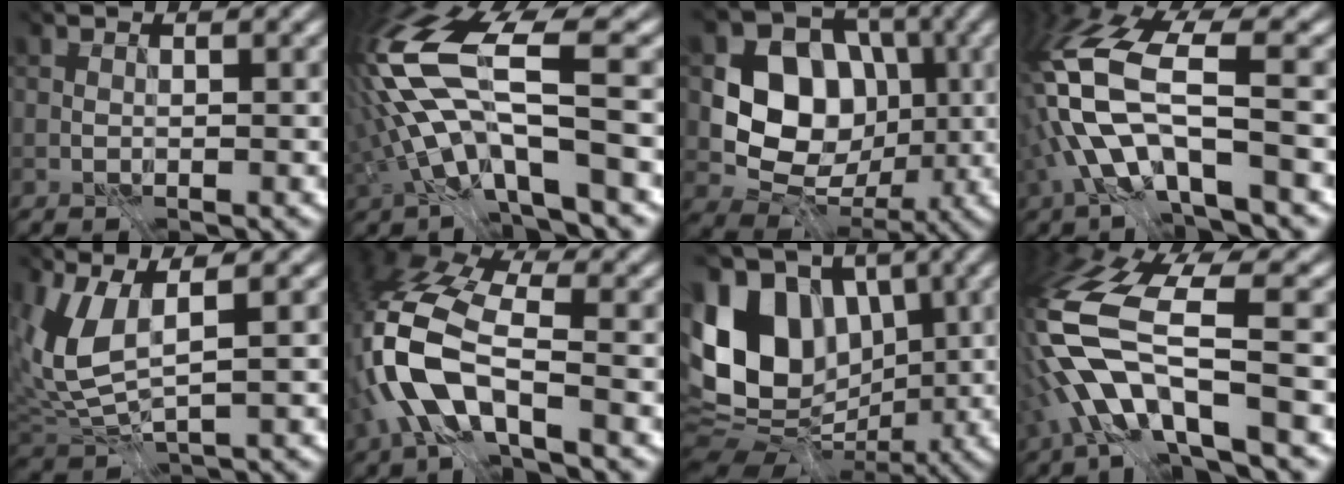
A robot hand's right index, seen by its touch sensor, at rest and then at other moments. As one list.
[{"total": 9.9, "force": [-3.0, 2.1, 9.2], "torque": [-0.200, -0.001, -0.038]}, {"total": 7.2, "force": [-1.3, 6.1, 3.6], "torque": [-0.060, -0.024, -0.011]}, {"total": 8.8, "force": [-3.6, 2.0, 7.7], "torque": [-0.186, 0.000, -0.054]}, {"total": 4.7, "force": [0.3, 1.7, 4.4], "torque": [-0.129, -0.014, 0.034]}, {"total": 8.6, "force": [-4.9, 3.0, 6.4], "torque": [-0.158, -0.004, -0.086]}, {"total": 10.1, "force": [-0.3, 8.0, 6.2], "torque": [-0.131, 0.002, 0.002]}, {"total": 9.7, "force": [-4.1, 2.1, 8.5], "torque": [-0.187, -0.007, -0.064]}]